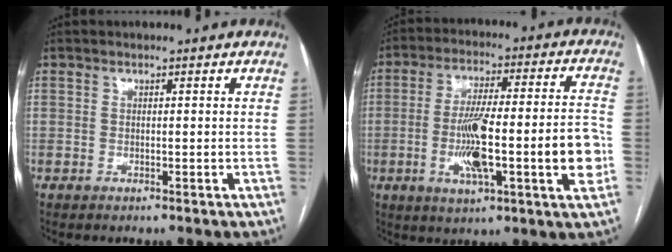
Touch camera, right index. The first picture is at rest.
{"total": 17.2, "force": [-3.5, 2.1, 16.7], "torque": [-0.264, 0.015, -0.049]}